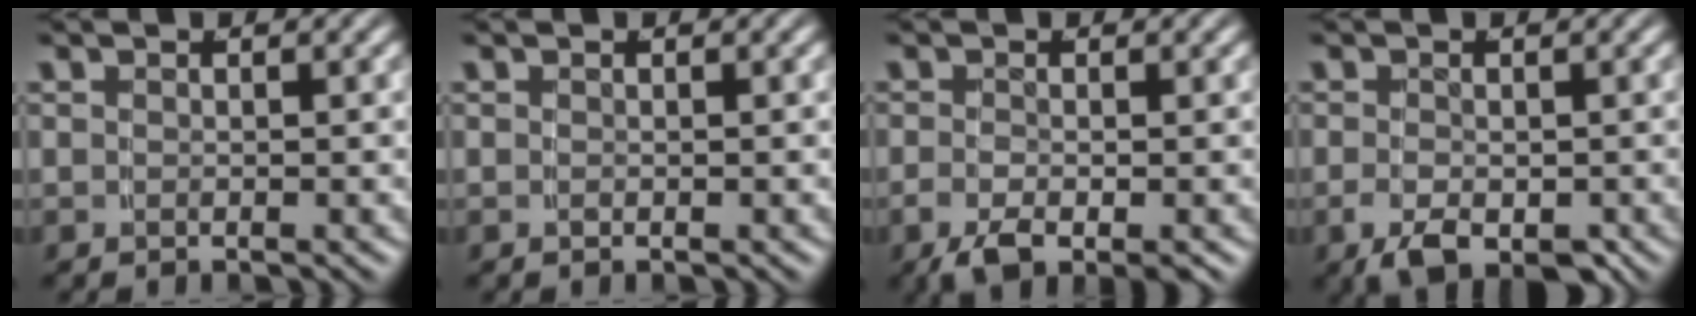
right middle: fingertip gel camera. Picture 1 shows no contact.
{"total": 0.0}
{"total": 2.7, "force": [-1.6, 0.9, 2.0], "torque": [-0.043, -0.019, -0.017]}
{"total": 4.3, "force": [-2.1, 2.0, 3.1], "torque": [-0.057, -0.034, -0.018]}